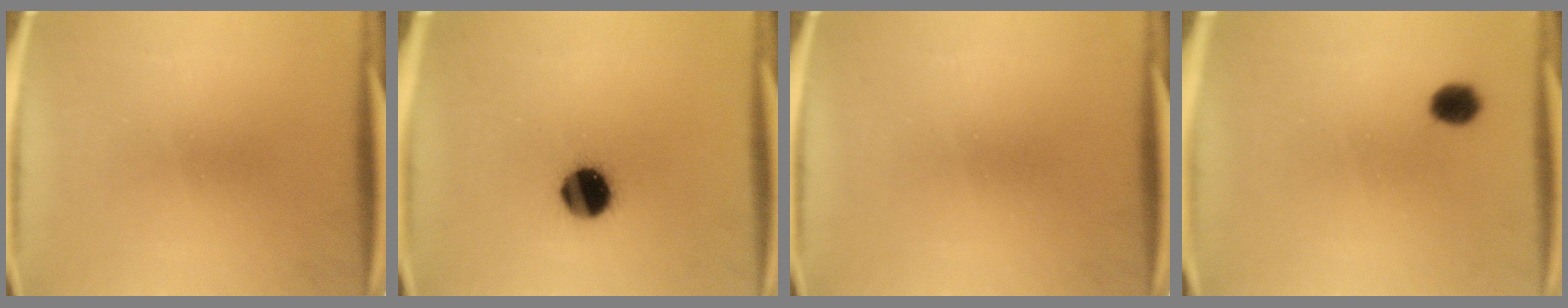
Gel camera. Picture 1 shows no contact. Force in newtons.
{"total": 10.4}
{"total": 0.0}
{"total": 4.4}